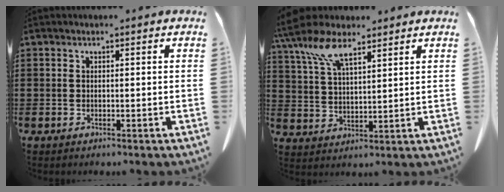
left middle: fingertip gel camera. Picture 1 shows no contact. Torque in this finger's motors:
{"motor_torque": [1.09, -1.05, 1.05, 0.21]}